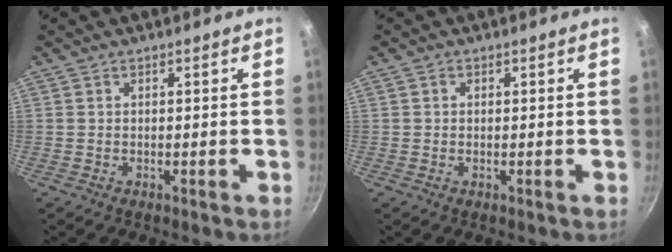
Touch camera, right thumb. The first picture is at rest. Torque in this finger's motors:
{"motor_torque": [-0.33, -0.51, -0.43, 0.29, 0.00]}